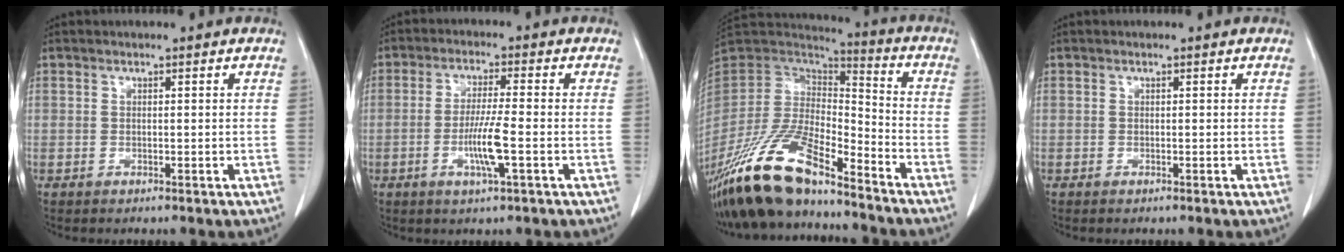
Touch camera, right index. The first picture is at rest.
{"total": 6.4, "force": [-2.0, 0.0, 6.0], "torque": [-0.119, -0.008, -0.036]}
{"total": 19.9, "force": [-15.5, 5.5, 11.2], "torque": [-0.241, -0.016, -0.293]}
{"total": 0.0}